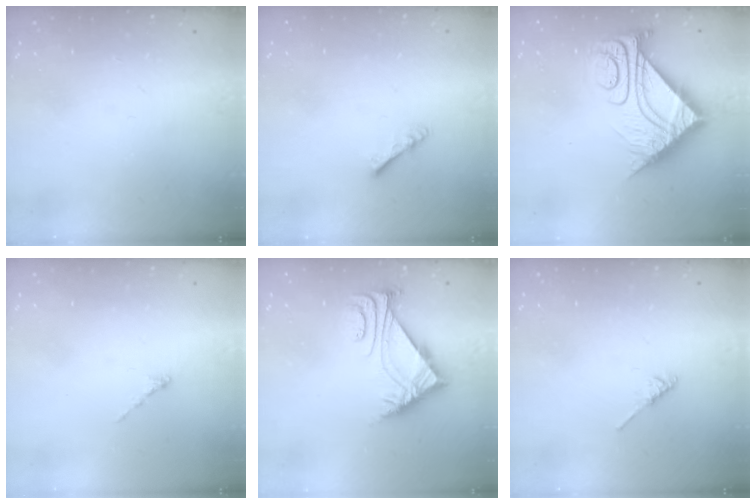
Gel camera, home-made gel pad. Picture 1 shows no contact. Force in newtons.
{"total": 2.9, "press": 2.8, "slide": 0.4}
{"total": 13.0, "press": 13.0, "slide": 1.0}
{"total": 0.0}
{"total": 6.3, "press": 6.2, "slide": 0.8}
{"total": 3.3, "press": 3.2, "slide": 0.6}